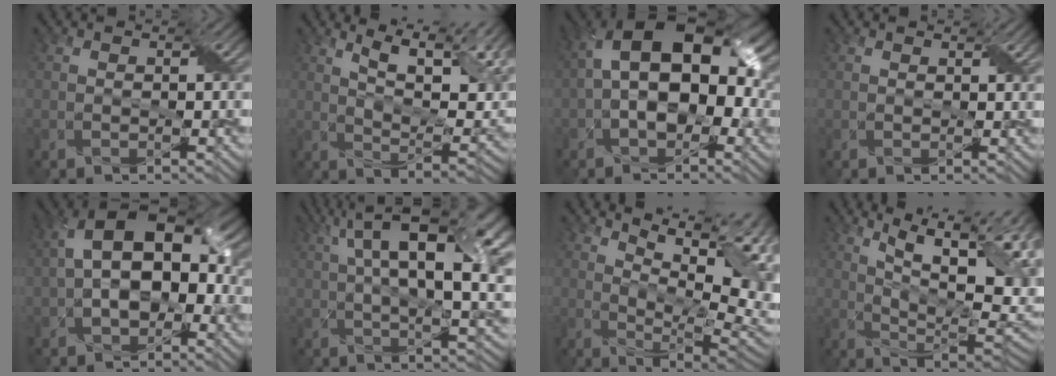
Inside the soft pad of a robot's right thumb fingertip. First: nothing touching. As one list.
[{"total": 15.1, "force": [8.2, 5.1, 11.5], "torque": [-0.194, 0.020, 0.123]}, {"total": 16.3, "force": [1.5, 10.1, 12.7], "torque": [-0.196, 0.018, 0.014]}, {"total": 0.9, "force": [0.8, 0.2, 0.5], "torque": [-0.010, -0.001, 0.015]}, {"total": 14.8, "force": [0.9, 9.2, 11.6], "torque": [-0.196, 0.013, 0.013]}, {"total": 18.0, "force": [6.0, 6.4, 15.8], "torque": [-0.246, 0.035, 0.086]}, {"total": 12.5, "force": [6.0, 3.9, 10.3], "torque": [-0.172, 0.006, 0.090]}, {"total": 16.8, "force": [5.7, 6.9, 14.3], "torque": [-0.218, 0.037, 0.102]}]